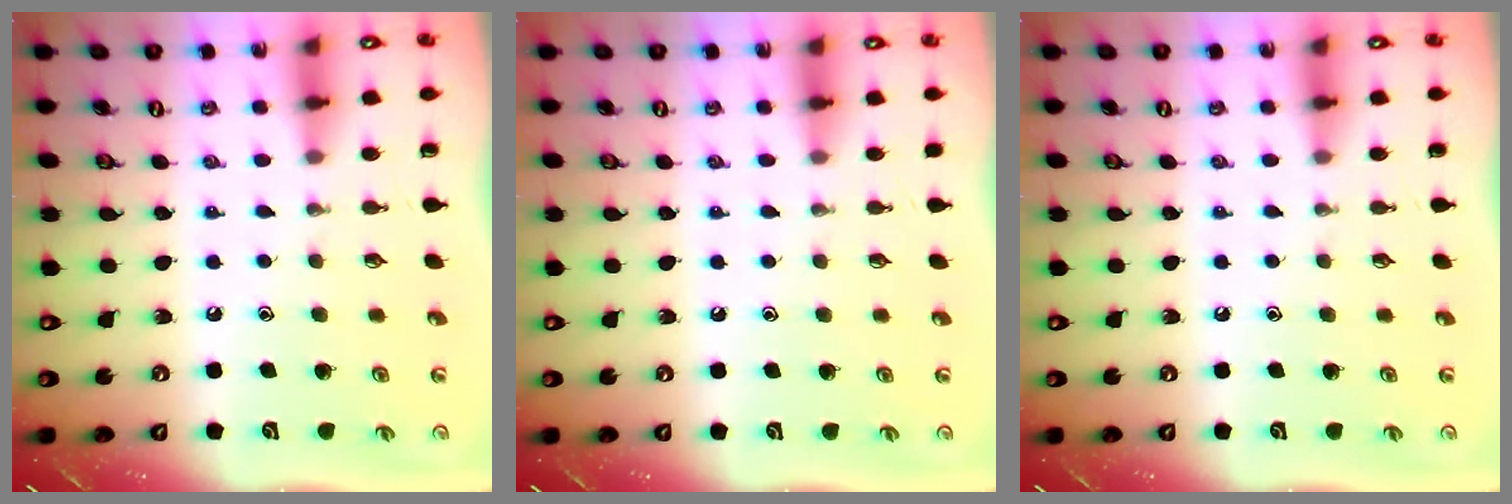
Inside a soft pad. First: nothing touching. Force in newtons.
{"total": 2.7, "press": 2.6, "slide": 0.4}
{"total": 0.0}